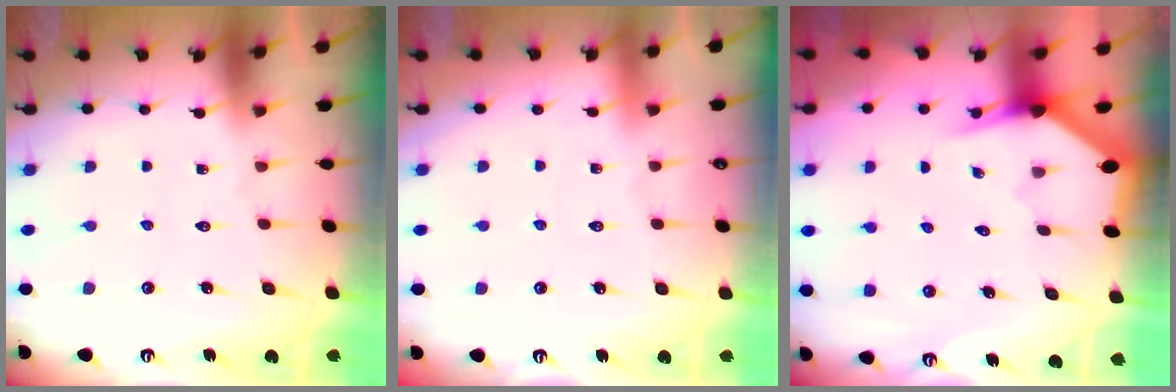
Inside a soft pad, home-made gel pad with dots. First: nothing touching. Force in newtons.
{"total": 1.1, "press": 1.1, "slide": 0.2}
{"total": 3.0, "press": 3.0, "slide": 0.1}